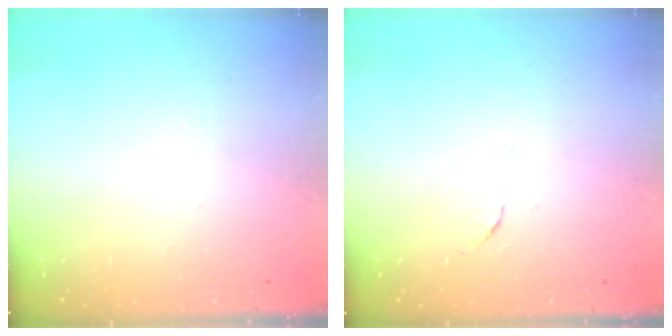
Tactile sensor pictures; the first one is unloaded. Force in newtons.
{"total": 3.2, "press": 3.2, "slide": 0.4}